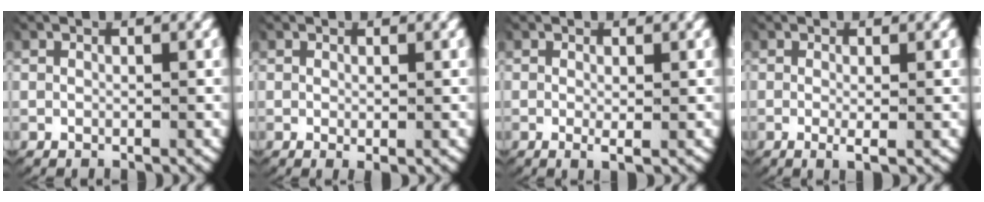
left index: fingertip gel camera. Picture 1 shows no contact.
{"total": 0.6, "force": [0.0, 0.1, 0.6], "torque": [-0.014, -0.007, 0.003]}
{"total": 1.3, "force": [-0.3, 0.2, 1.2], "torque": [-0.031, -0.010, -0.003]}
{"total": 1.7, "force": [-0.6, 0.2, 1.5], "torque": [-0.041, -0.011, -0.006]}